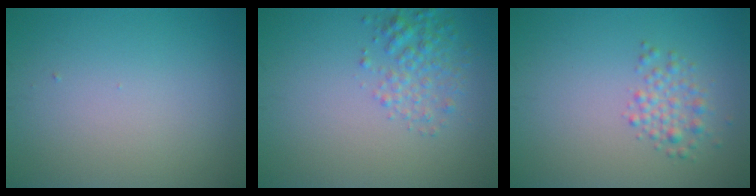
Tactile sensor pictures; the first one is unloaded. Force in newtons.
{"total": 2.6, "press": 2.6, "slide": 0.1}
{"total": 2.2, "press": 2.2, "slide": 0.1}